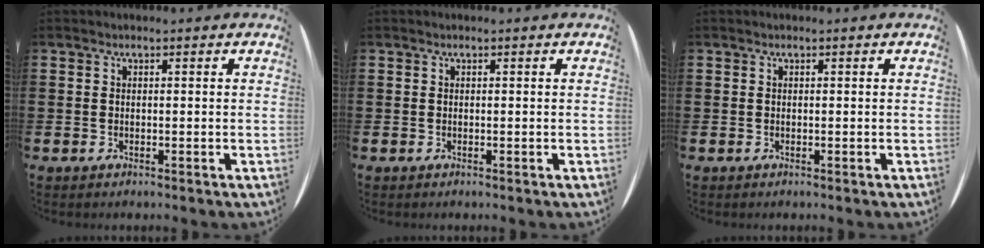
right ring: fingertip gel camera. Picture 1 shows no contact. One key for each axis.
{"total": 0.0}
{"total": 0.0}